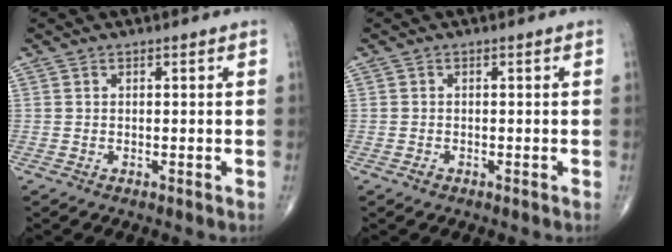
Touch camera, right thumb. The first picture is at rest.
{"total": 0.6, "force": [-0.4, 0.4, 0.2], "torque": [-0.003, 0.000, -0.008]}